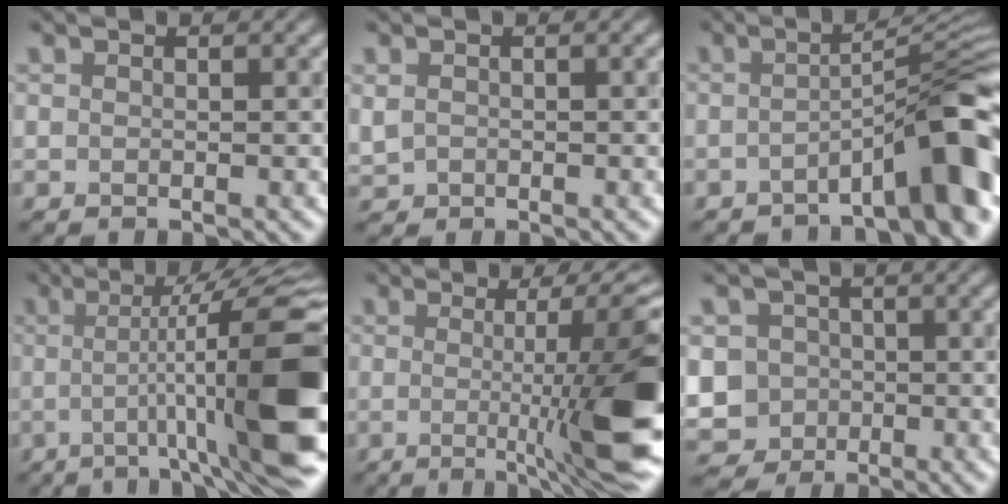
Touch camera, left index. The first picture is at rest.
{"total": 1.1, "force": [-0.3, 0.9, 0.6], "torque": [-0.014, 0.000, -0.003]}
{"total": 8.4, "force": [-4.2, 1.5, 7.2], "torque": [-0.084, 0.025, -0.068]}
{"total": 16.1, "force": [-1.5, 3.1, 15.8], "torque": [-0.202, 0.020, -0.017]}
{"total": 12.3, "force": [-1.2, 2.0, 12.1], "torque": [-0.143, -0.006, -0.015]}
{"total": 8.8, "force": [-2.6, 7.9, 2.8], "torque": [-0.063, -0.004, -0.074]}